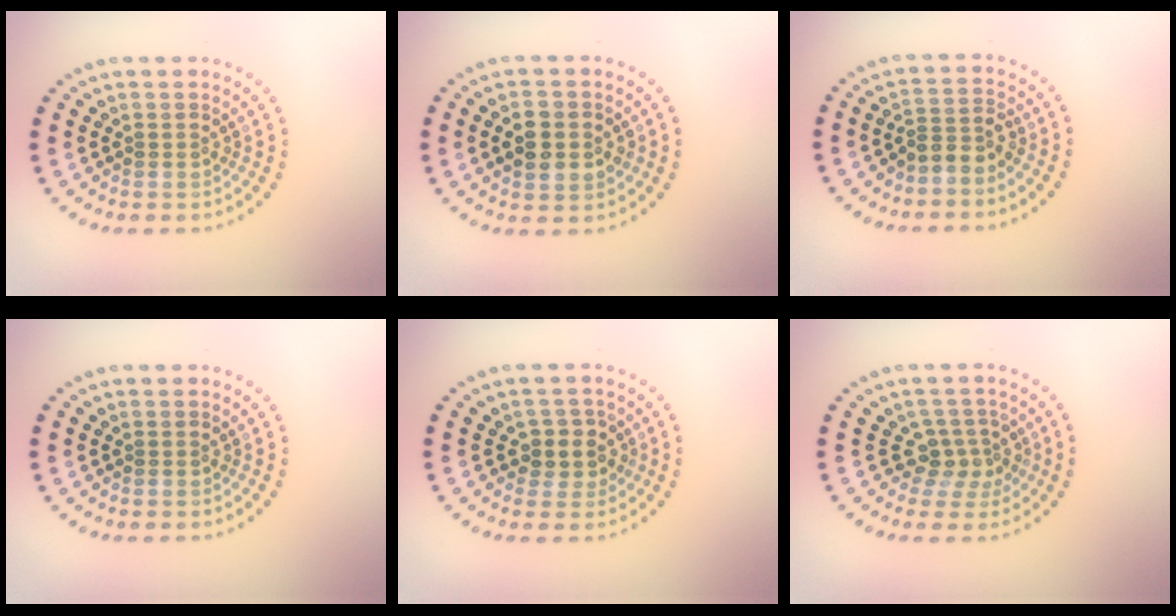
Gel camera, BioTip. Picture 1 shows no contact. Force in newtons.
{"total": 3.8, "press": 3.8, "slide": 0.3}
{"total": 2.4, "press": 1.7, "slide": 1.6}
{"total": 0.0}
{"total": 2.5, "press": 2.2, "slide": 1.1}
{"total": 2.6, "press": 1.9, "slide": 1.7}